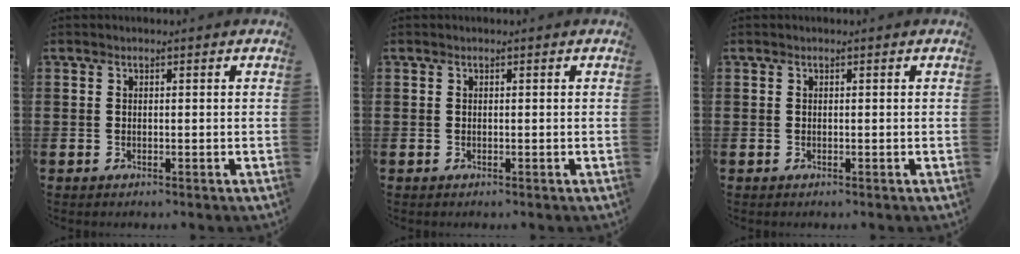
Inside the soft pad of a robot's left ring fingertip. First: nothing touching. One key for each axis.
{"total": 0.0}
{"total": 0.0}